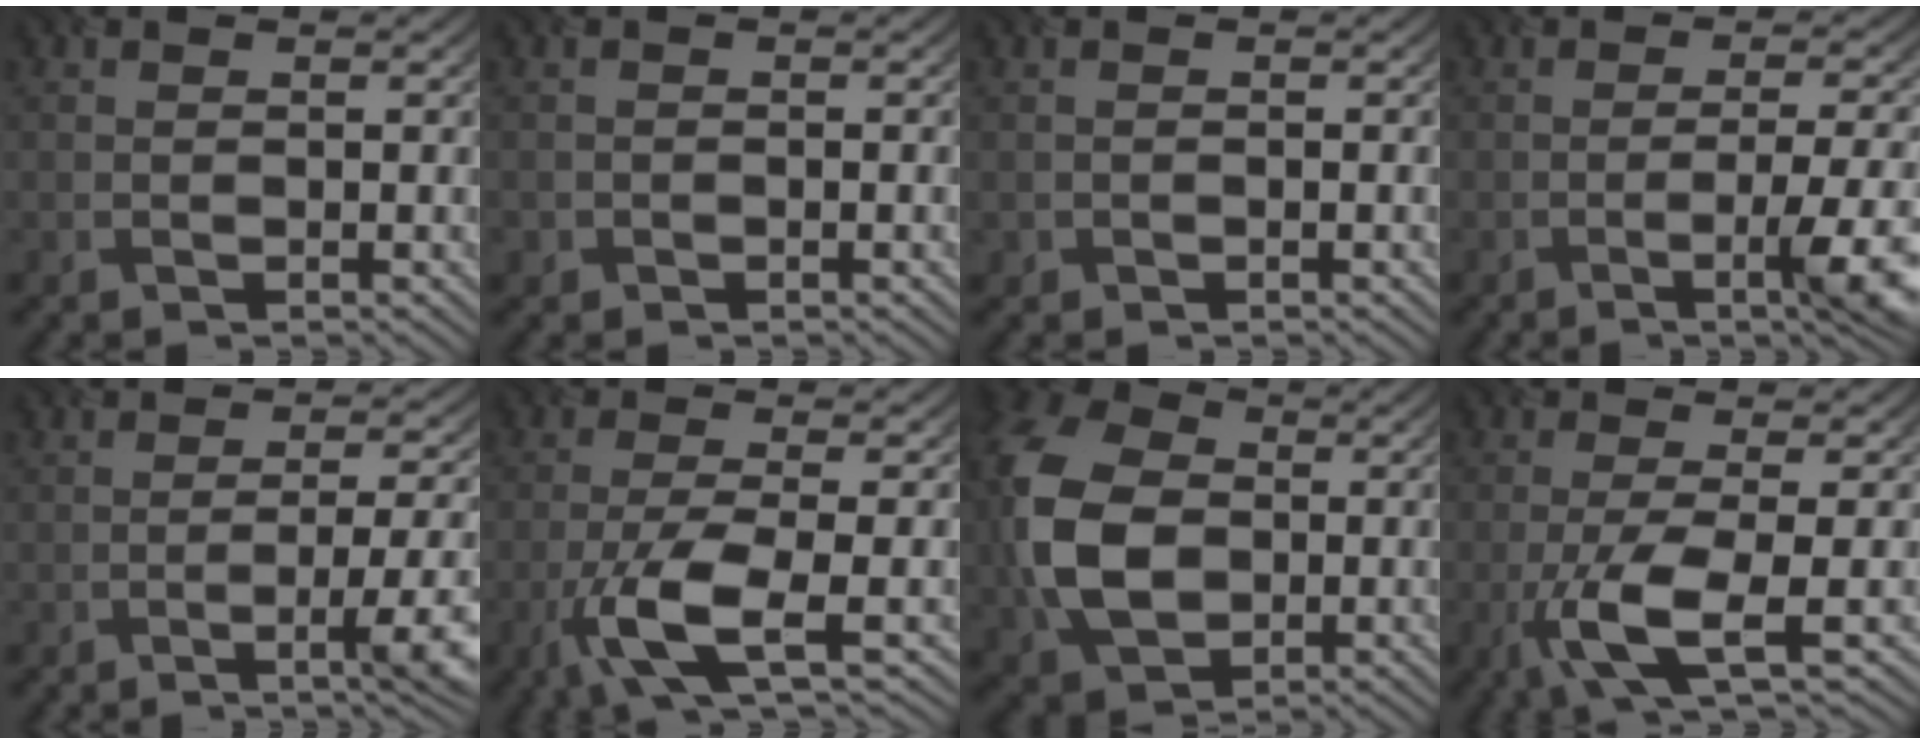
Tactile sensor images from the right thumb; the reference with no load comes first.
{"total": 0.8, "force": [-0.6, 0.5, 0.2], "torque": [-0.005, -0.002, -0.011]}
{"total": 0.6, "force": [-0.4, 0.3, 0.3], "torque": [-0.007, -0.002, -0.005]}
{"total": 8.5, "force": [-3.0, 1.5, 7.8], "torque": [-0.119, 0.000, -0.043]}
{"total": 7.6, "force": [-2.6, 1.4, 7.0], "torque": [-0.105, 0.001, -0.037]}
{"total": 7.7, "force": [-3.2, 1.8, 6.8], "torque": [-0.130, 0.000, -0.071]}
{"total": 13.7, "force": [-0.5, 9.7, 9.7], "torque": [-0.265, -0.003, -0.013]}
{"total": 7.1, "force": [-2.3, 1.5, 6.6], "torque": [-0.121, -0.001, -0.056]}